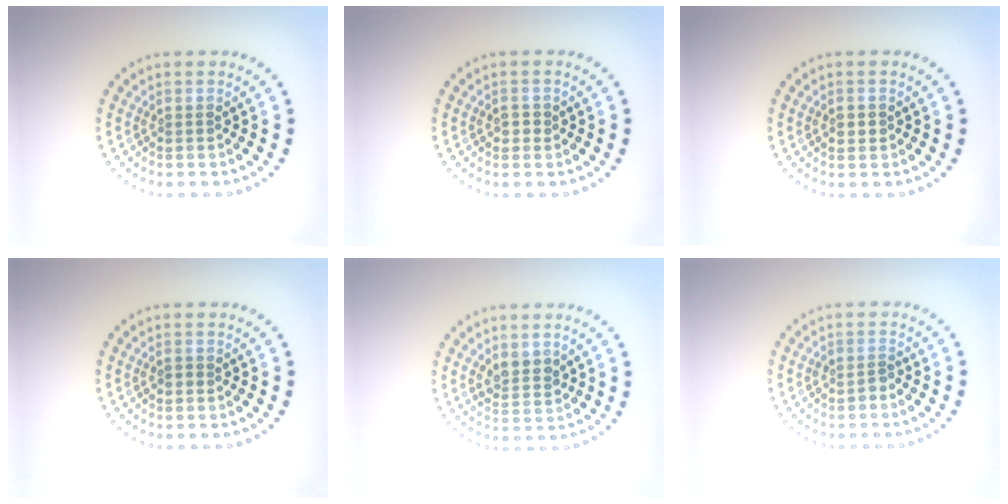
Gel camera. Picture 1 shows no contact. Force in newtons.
{"total": 1.0, "press": 1.0, "slide": 0.1}
{"total": 1.0, "press": 1.0, "slide": 0.2}
{"total": 0.8, "press": 0.7, "slide": 0.3}
{"total": 2.1, "press": 1.9, "slide": 0.7}
{"total": 1.1, "press": 0.9, "slide": 0.6}